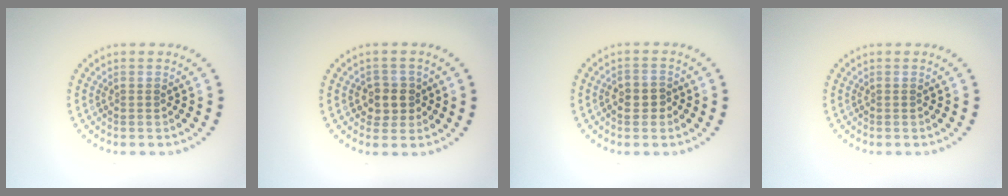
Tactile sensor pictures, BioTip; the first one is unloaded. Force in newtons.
{"total": 2.5, "press": 2.3, "slide": 1.0}
{"total": 2.0, "press": 1.9, "slide": 0.5}
{"total": 0.0}